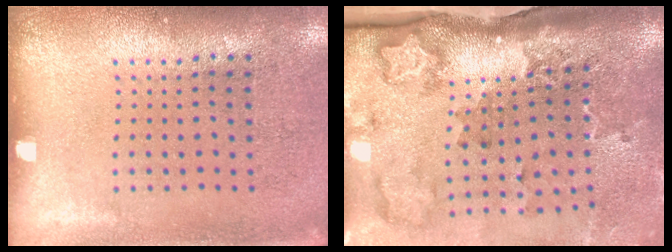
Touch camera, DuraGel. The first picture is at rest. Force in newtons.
{"total": 2.5, "press": 2.0, "slide": 1.6}